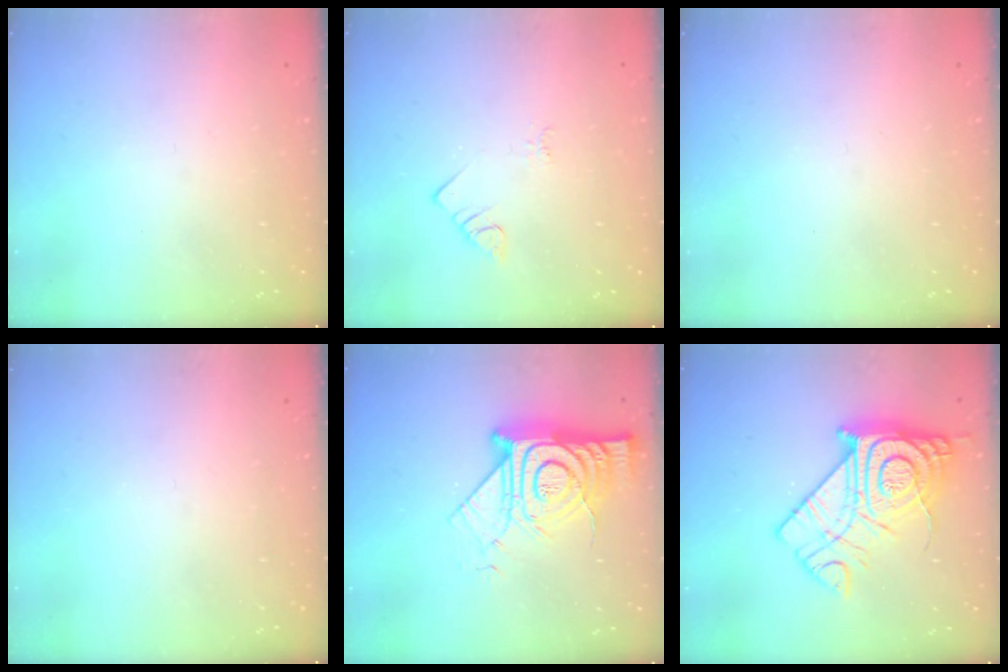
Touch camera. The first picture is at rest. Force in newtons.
{"total": 2.3, "press": 2.3, "slide": 0.4}
{"total": 0.0}
{"total": 0.0}
{"total": 17.3, "press": 17.2, "slide": 1.2}
{"total": 21.8, "press": 21.8, "slide": 2.0}